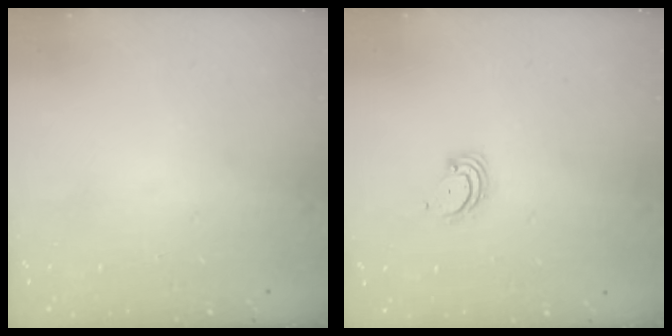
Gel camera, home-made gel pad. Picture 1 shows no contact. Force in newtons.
{"total": 2.8, "press": 2.8, "slide": 0.3}